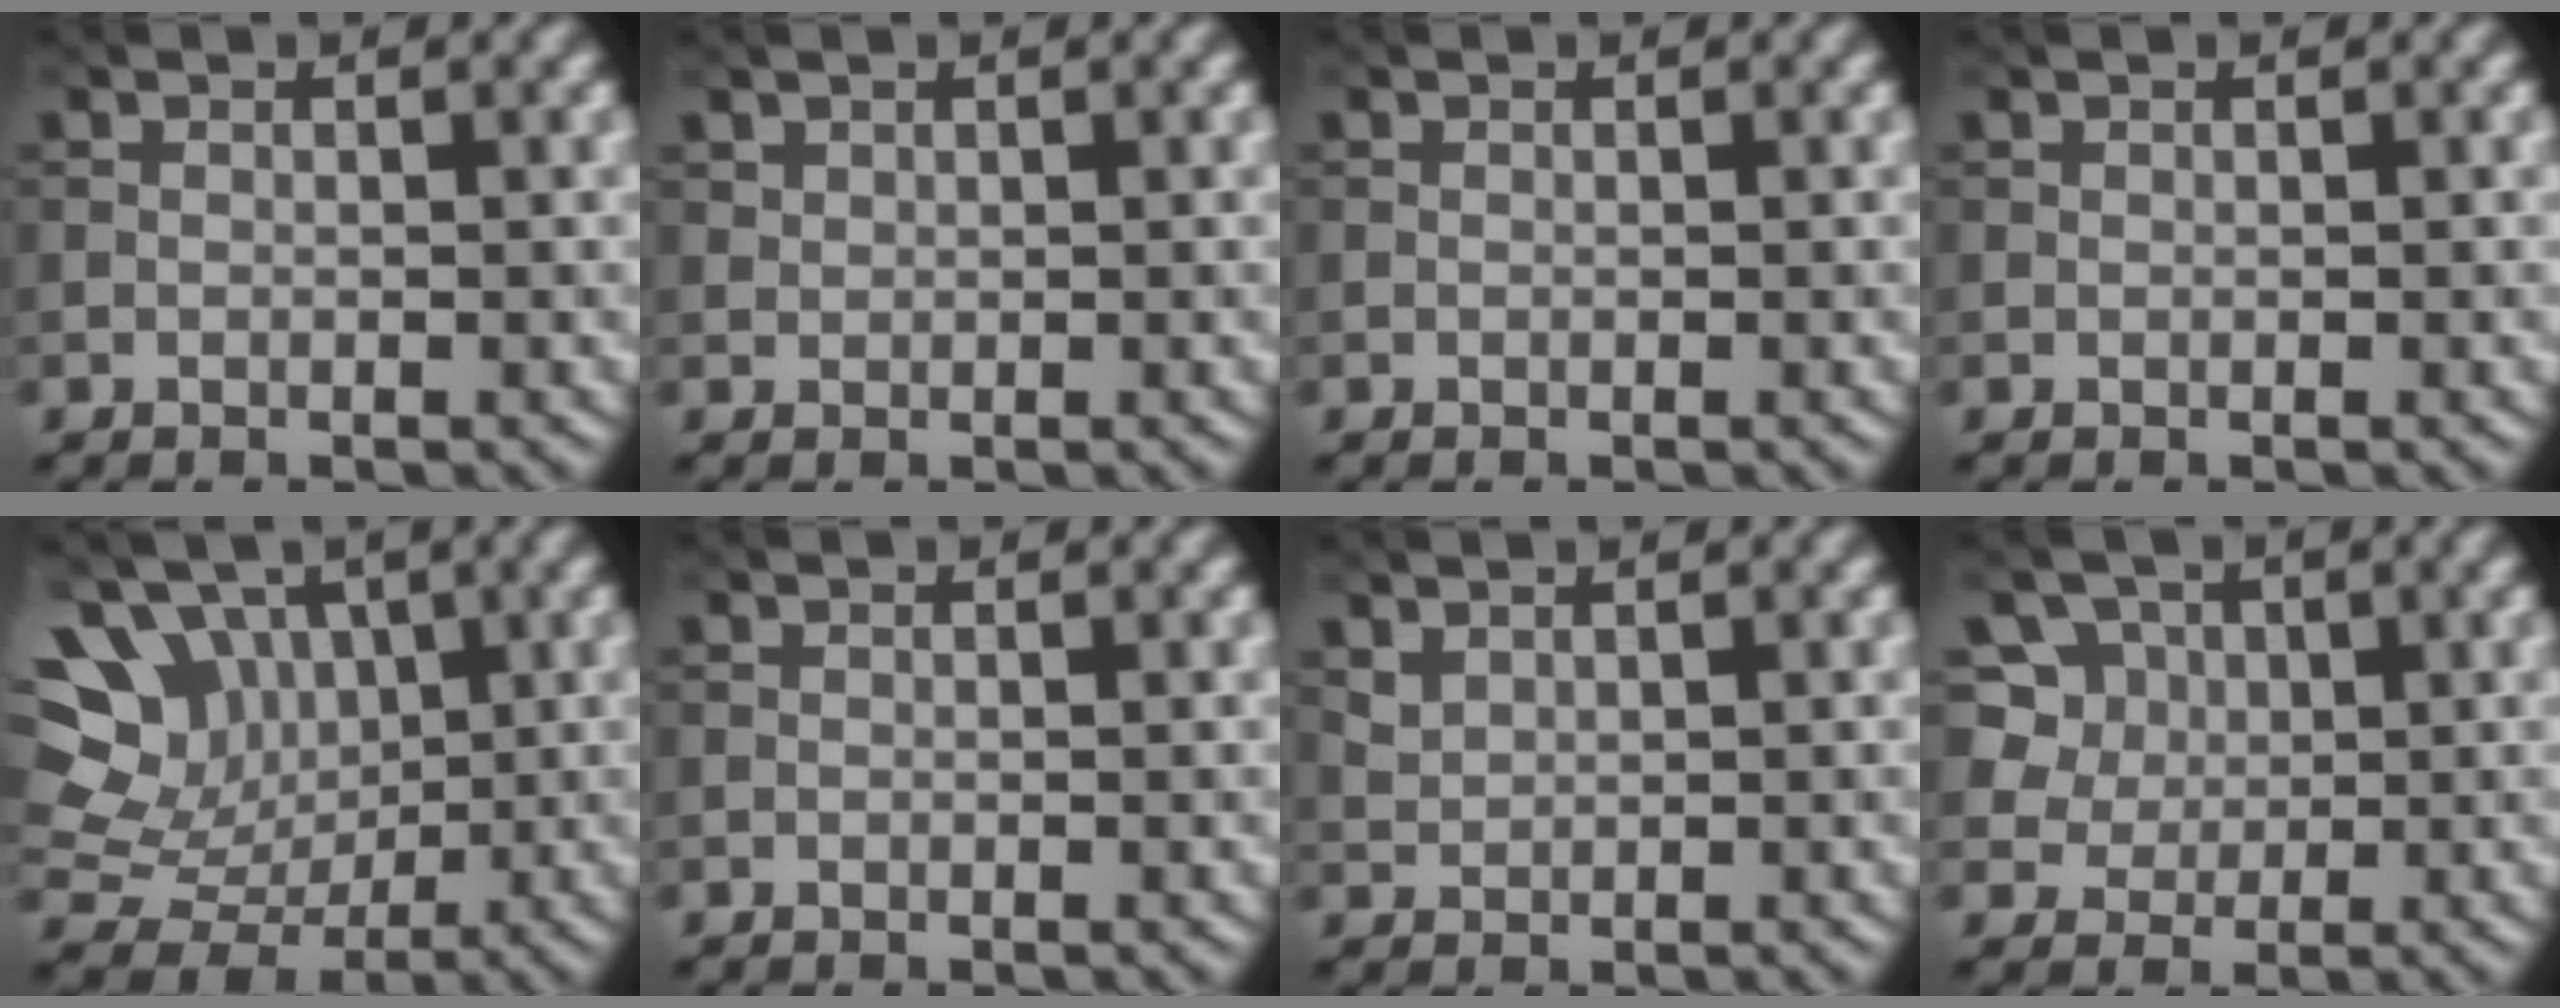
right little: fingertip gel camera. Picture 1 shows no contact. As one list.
[{"total": 0.8, "force": [0.6, 0.5, 0.1], "torque": [-0.001, -0.003, 0.016]}, {"total": 0.0}, {"total": 0.0}, {"total": 9.8, "force": [2.5, 8.5, 4.2], "torque": [-0.102, 0.028, 0.020]}, {"total": 0.0}, {"total": 1.1, "force": [0.9, 0.6, 0.4], "torque": [-0.012, -0.001, 0.023]}, {"total": 8.7, "force": [3.8, 7.0, 3.5], "torque": [-0.071, 0.017, 0.047]}]